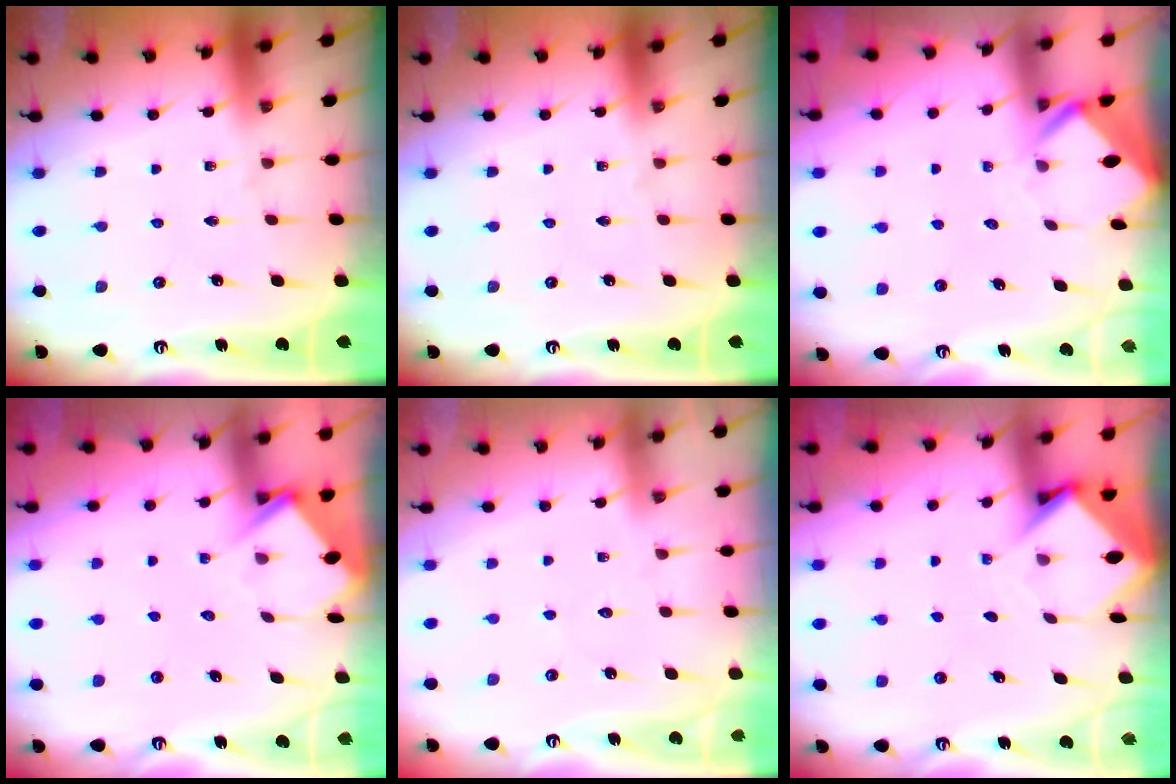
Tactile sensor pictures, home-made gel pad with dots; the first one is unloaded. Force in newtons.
{"total": 0.0}
{"total": 2.7, "press": 2.7, "slide": 0.2}
{"total": 6.1, "press": 6.1, "slide": 0.2}
{"total": 3.8, "press": 3.8, "slide": 0.4}
{"total": 4.0, "press": 4.0, "slide": 0.3}